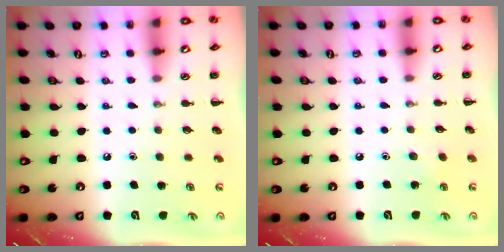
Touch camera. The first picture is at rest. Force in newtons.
{"total": 4.7, "press": 4.5, "slide": 1.3}